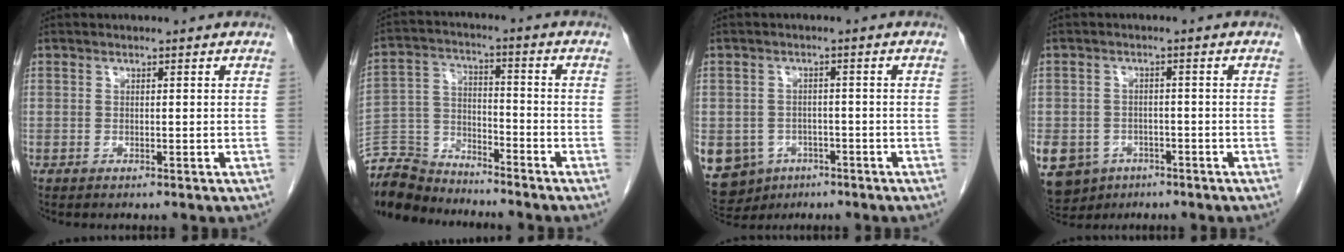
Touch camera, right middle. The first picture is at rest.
{"total": 10.1, "force": [-9.8, 2.1, 1.0], "torque": [-0.019, 0.004, -0.190]}
{"total": 12.3, "force": [-5.6, 10.3, 3.7], "torque": [-0.111, 0.001, -0.068]}
{"total": 11.1, "force": [-6.0, 8.6, 3.6], "torque": [-0.099, -0.005, -0.083]}